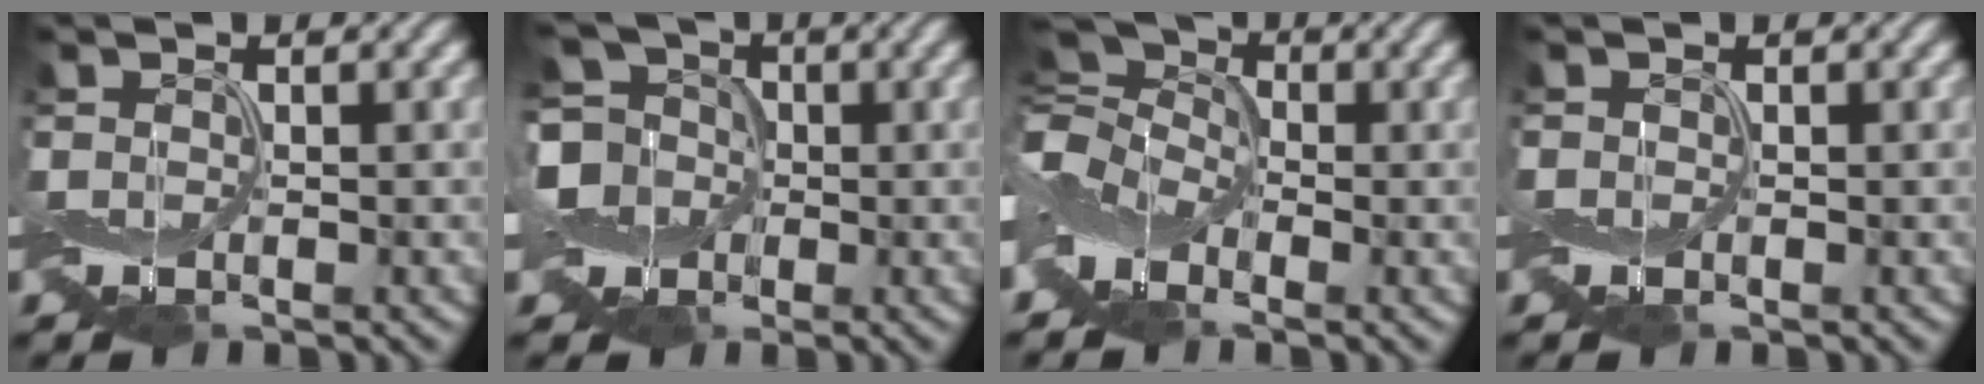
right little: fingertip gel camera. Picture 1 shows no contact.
{"total": 6.4, "force": [-1.3, 5.7, 2.7], "torque": [-0.067, 0.017, -0.047]}
{"total": 7.2, "force": [-1.0, 5.2, 4.9], "torque": [-0.116, 0.019, -0.039]}
{"total": 0.0}